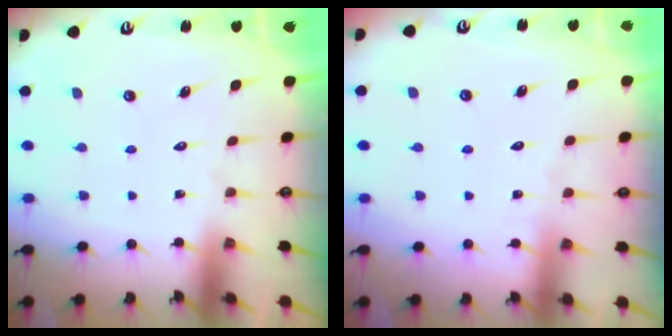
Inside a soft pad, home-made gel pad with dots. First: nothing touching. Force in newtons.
{"total": 2.7, "press": 2.7, "slide": 0.4}